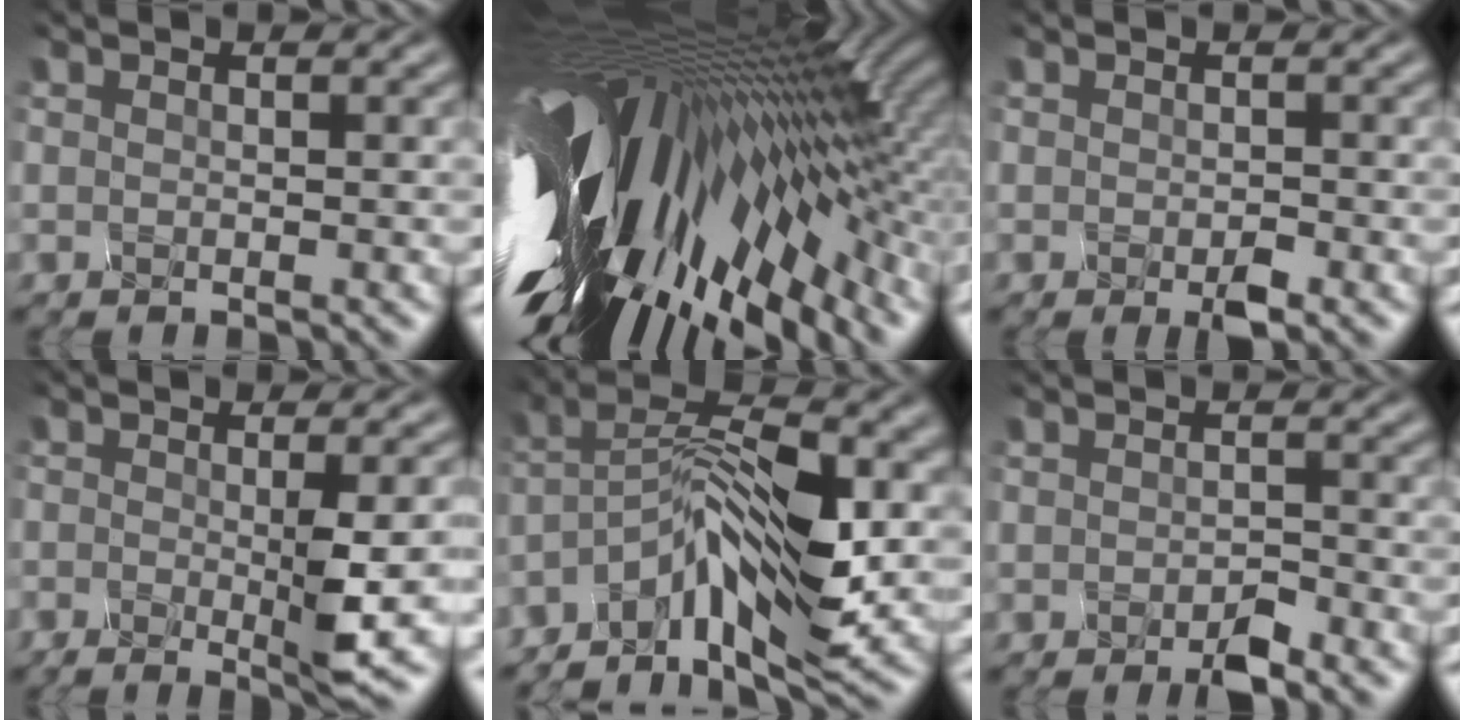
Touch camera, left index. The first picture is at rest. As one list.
[{"total": 17.9, "force": [-3.2, 7.8, 15.8], "torque": [-0.290, -0.038, -0.035]}, {"total": 1.4, "force": [-1.3, -0.5, 0.3], "torque": [-0.024, -0.003, 0.003]}, {"total": 4.4, "force": [-1.8, -0.1, 4.0], "torque": [-0.080, -0.009, -0.007]}, {"total": 9.5, "force": [-4.8, 2.9, 7.7], "torque": [-0.136, 0.012, -0.078]}, {"total": 2.1, "force": [-2.0, -0.4, 0.3], "torque": [-0.023, -0.006, -0.012]}]